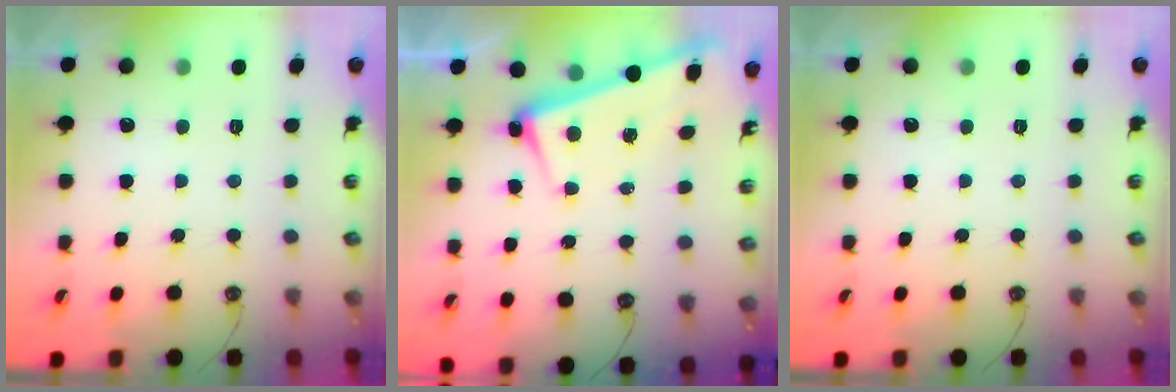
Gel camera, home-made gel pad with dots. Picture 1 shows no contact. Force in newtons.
{"total": 2.5, "press": 2.4, "slide": 0.7}
{"total": 0.0}